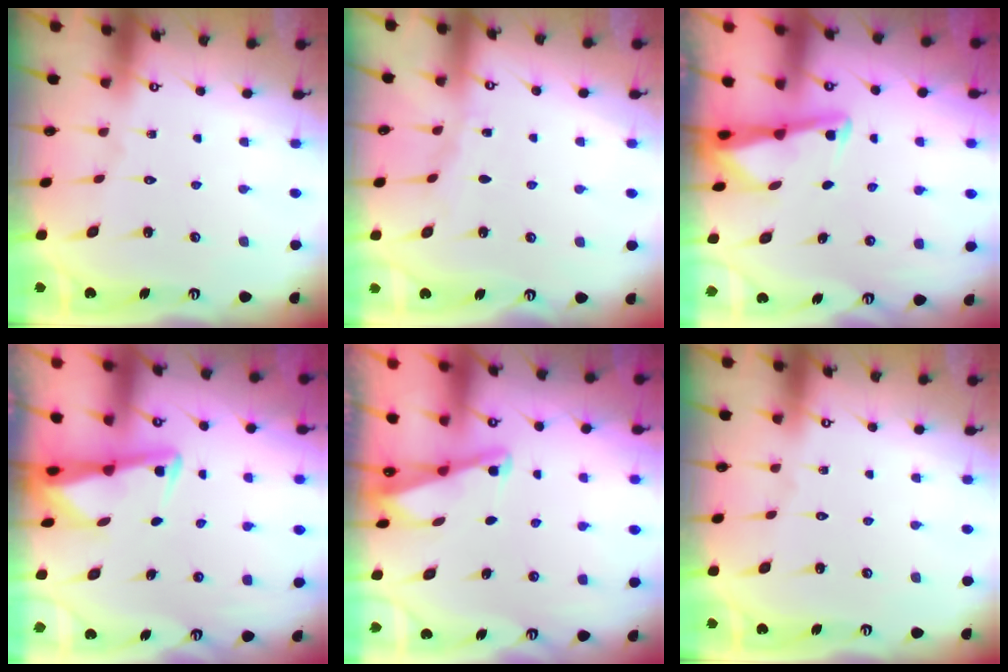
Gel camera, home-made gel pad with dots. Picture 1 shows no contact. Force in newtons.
{"total": 3.5, "press": 3.4, "slide": 0.5}
{"total": 3.0, "press": 3.0, "slide": 0.3}
{"total": 4.1, "press": 4.0, "slide": 0.9}
{"total": 2.0, "press": 2.0, "slide": 0.3}
{"total": 0.0}